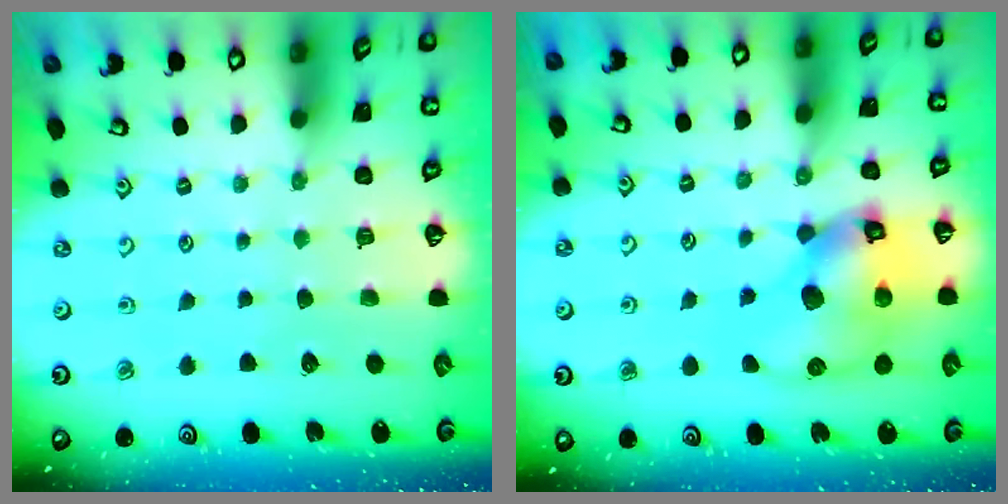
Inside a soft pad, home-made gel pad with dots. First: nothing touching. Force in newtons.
{"total": 15.8, "press": 15.6, "slide": 2.2}